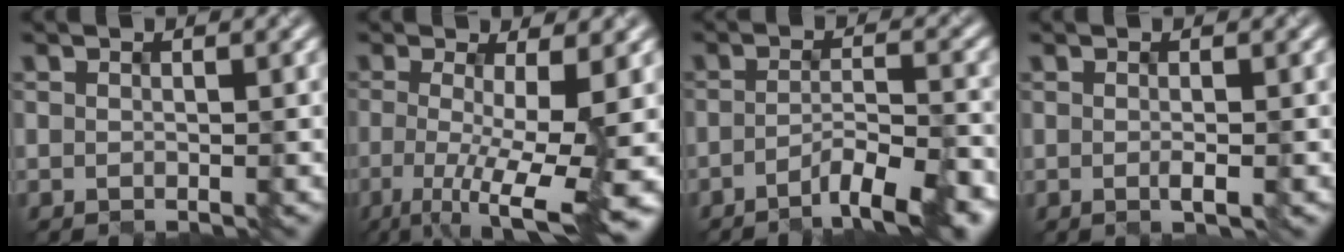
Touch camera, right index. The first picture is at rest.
{"total": 9.2, "force": [-1.5, 2.2, 8.8], "torque": [-0.123, -0.012, -0.021]}
{"total": 6.2, "force": [-4.1, 1.2, 4.4], "torque": [-0.061, 0.004, -0.063]}
{"total": 1.1, "force": [-0.3, 0.2, 1.0], "torque": [-0.019, 0.001, -0.002]}